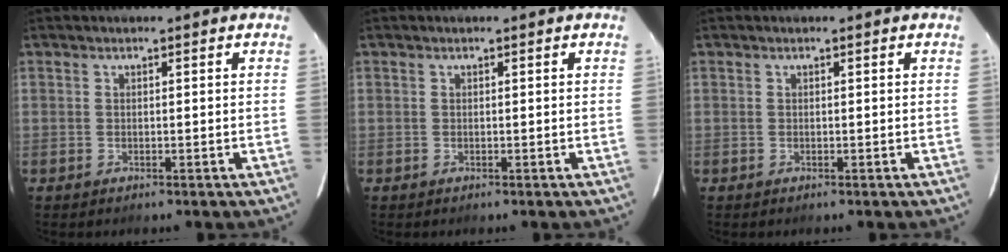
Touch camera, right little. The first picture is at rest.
{"total": 0.0}
{"total": 0.0}